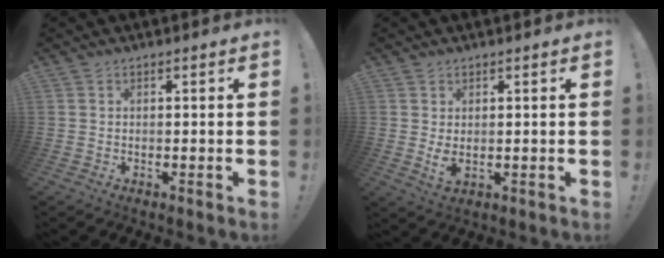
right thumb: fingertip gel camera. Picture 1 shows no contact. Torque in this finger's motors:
{"motor_torque": [-0.14, 0.22, 0.42, -0.07, -0.02]}